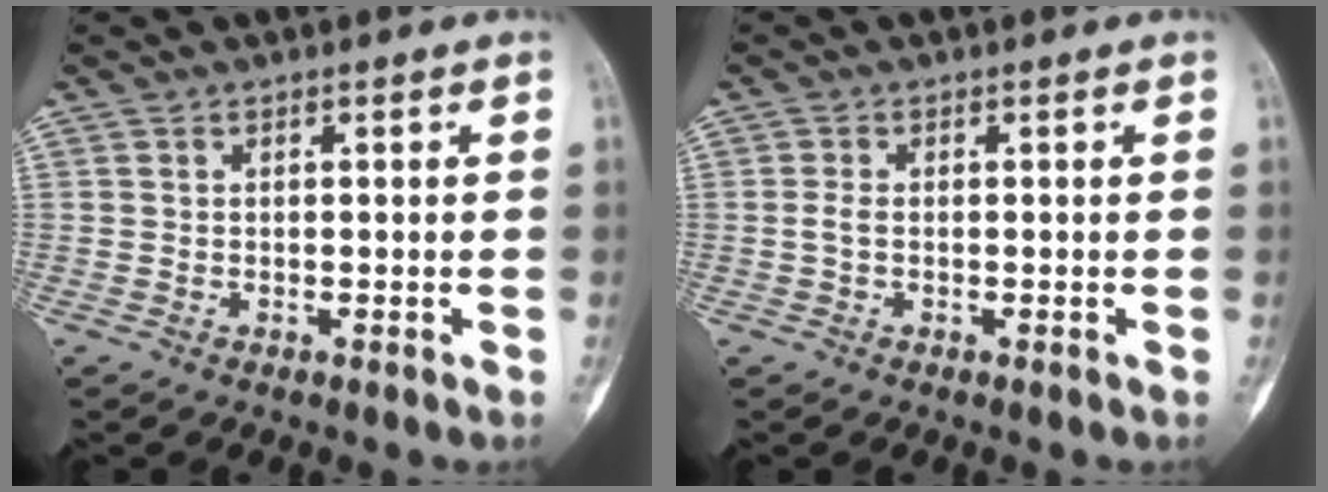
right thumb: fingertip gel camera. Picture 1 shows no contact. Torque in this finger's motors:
{"motor_torque": [-0.08, -0.11, 0.09, -0.48, -0.01]}